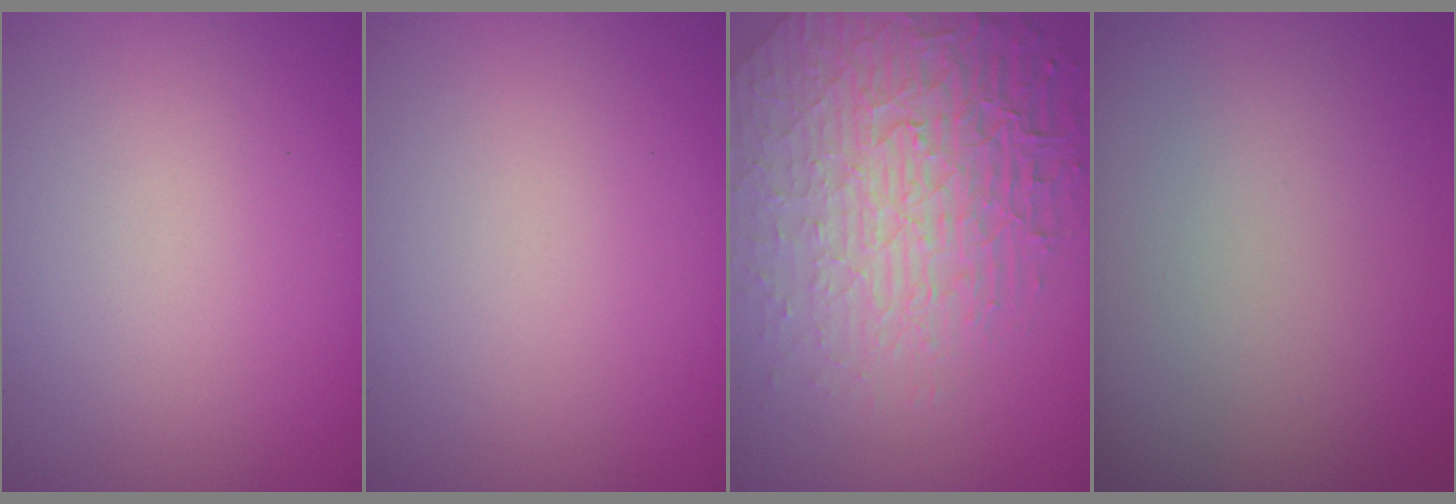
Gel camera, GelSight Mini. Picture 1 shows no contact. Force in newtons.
{"total": 0.0}
{"total": 8.9, "press": 6.0, "slide": 6.6}
{"total": 0.0}